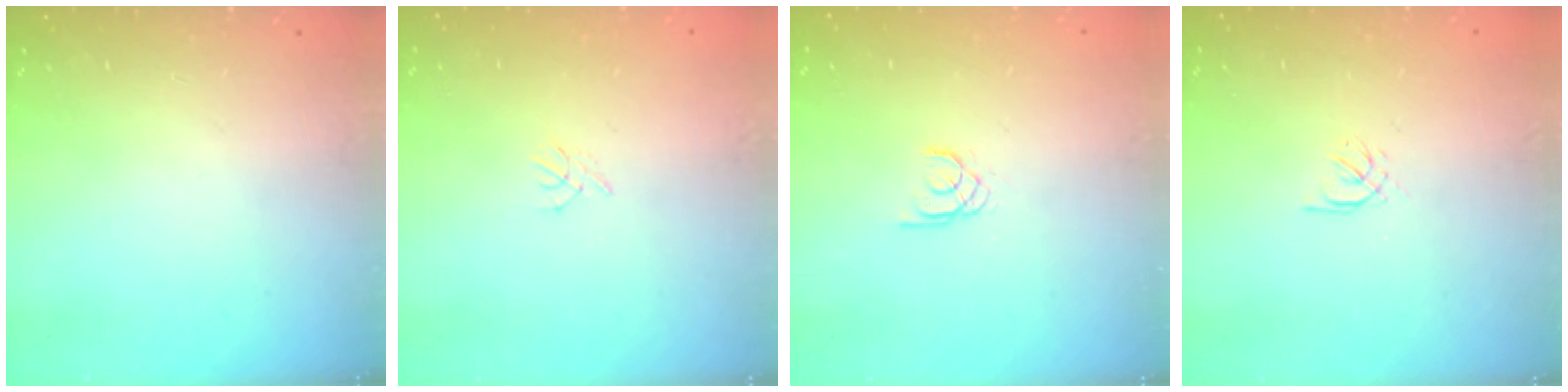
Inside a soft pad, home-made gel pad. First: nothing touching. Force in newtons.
{"total": 1.3, "press": 1.2, "slide": 0.4}
{"total": 1.3, "press": 1.3, "slide": 0.1}
{"total": 0.5, "press": 0.3, "slide": 0.4}